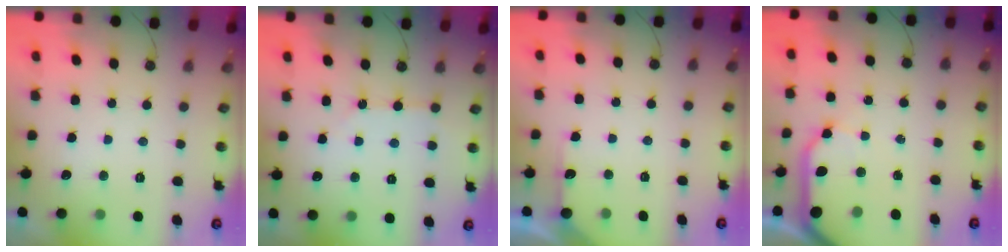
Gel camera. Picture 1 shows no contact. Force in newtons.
{"total": 3.9, "press": 3.8, "slide": 0.6}
{"total": 5.0, "press": 4.9, "slide": 0.6}
{"total": 14.2, "press": 14.0, "slide": 2.1}